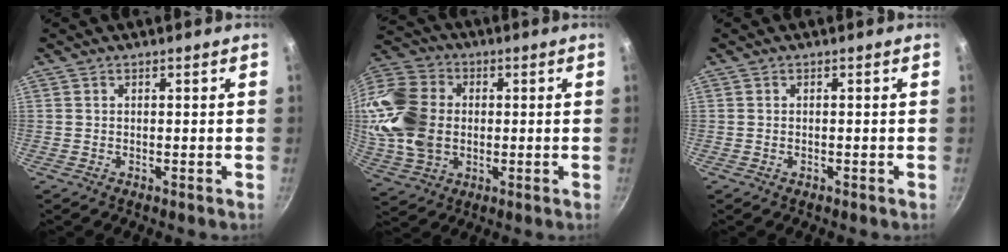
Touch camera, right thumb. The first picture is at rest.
{"total": 18.9, "force": [0.3, 14.6, 11.9], "torque": [-0.231, 0.015, 0.005]}
{"total": 0.0}